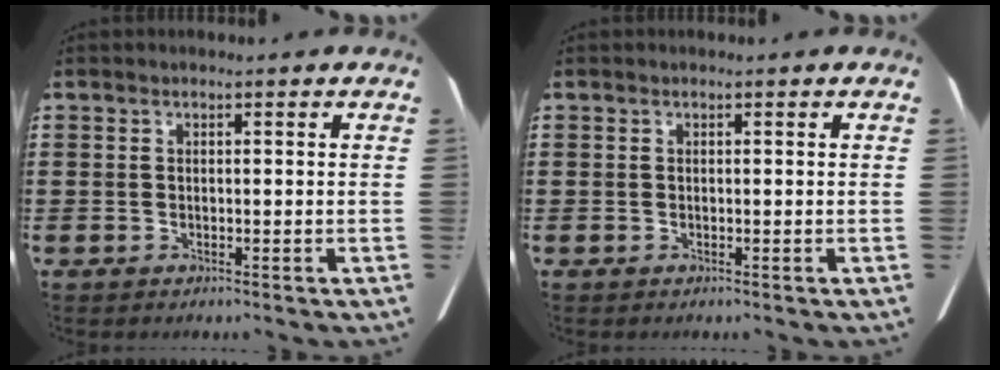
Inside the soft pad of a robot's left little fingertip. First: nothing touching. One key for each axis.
{"total": 0.0}